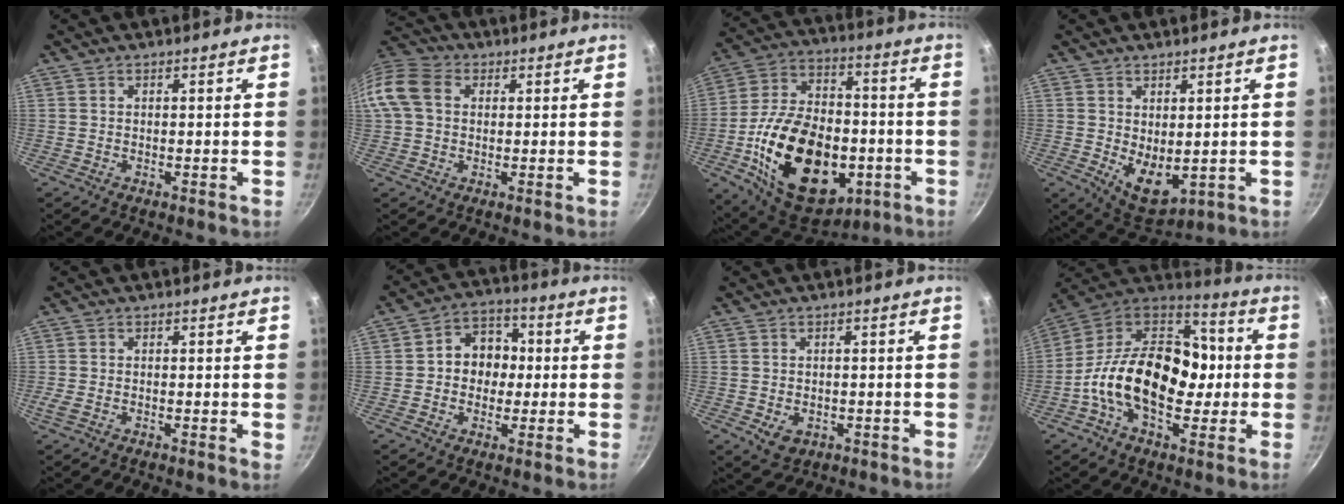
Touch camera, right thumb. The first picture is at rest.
{"total": 10.5, "force": [1.7, 8.1, 6.5], "torque": [-0.124, 0.022, 0.016]}
{"total": 28.3, "force": [-6.9, 17.8, 20.9], "torque": [-0.324, 0.033, -0.100]}
{"total": 7.4, "force": [0.5, 4.4, 5.9], "torque": [-0.070, -0.023, 0.027]}
{"total": 2.1, "force": [-0.3, 0.8, 2.0], "torque": [-0.035, -0.004, -0.010]}
{"total": 8.9, "force": [0.1, 7.5, 4.8], "torque": [-0.021, 0.020, -0.011]}
{"total": 3.8, "force": [-1.0, 2.8, 2.3], "torque": [-0.032, -0.003, -0.006]}
{"total": 23.5, "force": [-2.2, 15.5, 17.5], "torque": [-0.252, 0.053, -0.056]}